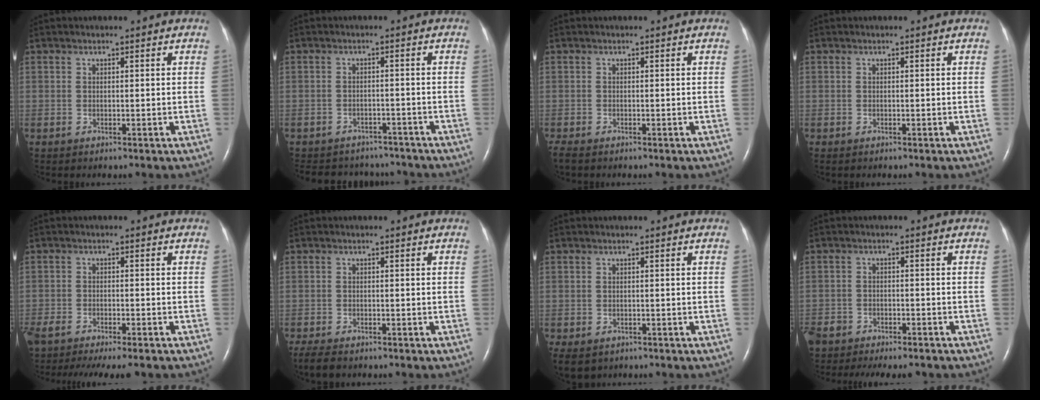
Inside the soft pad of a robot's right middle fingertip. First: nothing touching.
{"total": 11.0, "force": [-10.0, 4.1, 1.9], "torque": [-0.040, 0.014, -0.122]}
{"total": 2.0, "force": [-1.6, 0.7, 1.0], "torque": [-0.025, -0.007, -0.025]}
{"total": 0.0}
{"total": 15.0, "force": [-12.7, 3.2, 7.3], "torque": [-0.165, -0.030, -0.176]}
{"total": 4.3, "force": [-3.5, 1.4, 2.1], "torque": [-0.042, -0.011, -0.054]}
{"total": 8.0, "force": [-4.7, 5.7, 3.1], "torque": [-0.083, -0.010, -0.058]}
{"total": 11.9, "force": [-10.2, 4.4, 4.2], "torque": [-0.093, -0.007, -0.135]}